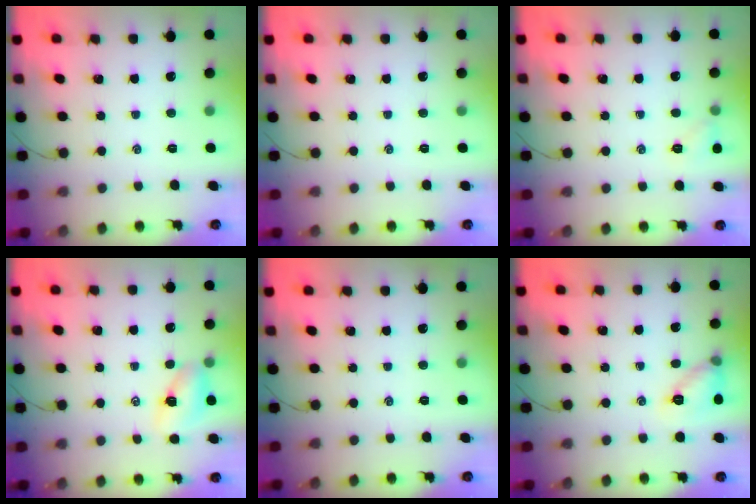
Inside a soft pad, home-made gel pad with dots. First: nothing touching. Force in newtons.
{"total": 0.0}
{"total": 6.1, "press": 5.9, "slide": 1.7}
{"total": 6.0, "press": 5.9, "slide": 0.8}
{"total": 0.0}
{"total": 9.3, "press": 9.2, "slide": 1.2}